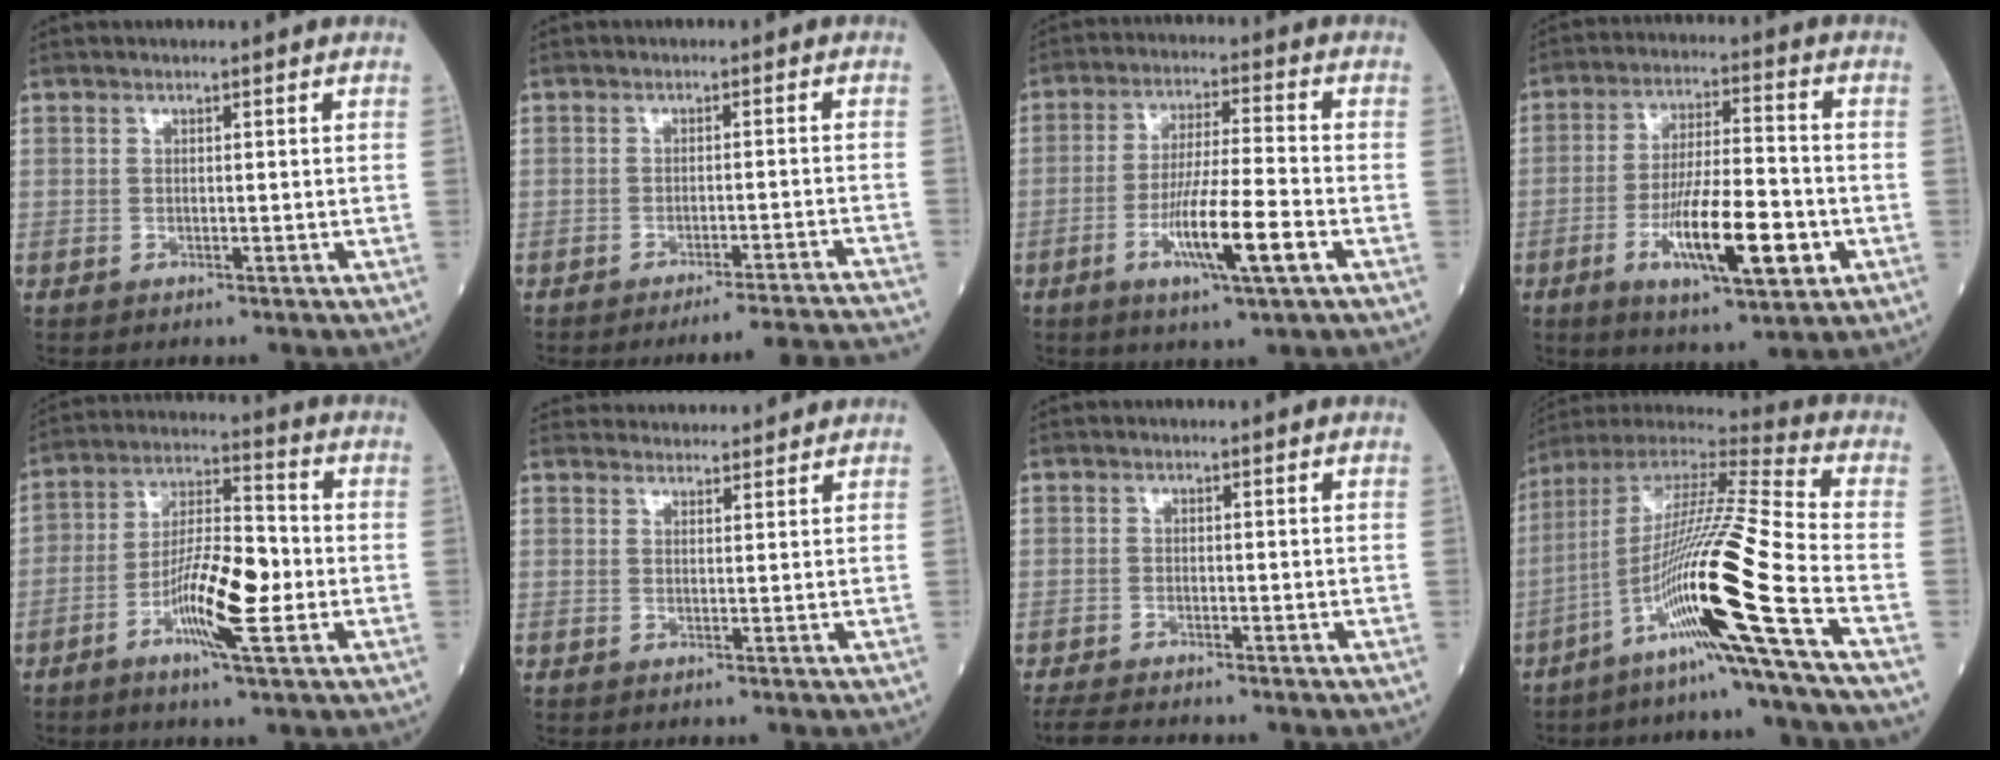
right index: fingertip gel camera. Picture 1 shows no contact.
{"total": 12.7, "force": [-12.2, -2.2, 2.8], "torque": [0.001, -0.016, -0.148]}
{"total": 10.5, "force": [-3.9, 0.4, 9.7], "torque": [-0.179, -0.011, -0.070]}
{"total": 13.5, "force": [-4.4, 2.8, 12.5], "torque": [-0.222, -0.009, -0.071]}
{"total": 11.4, "force": [-3.4, 2.0, 10.7], "torque": [-0.198, 0.002, -0.063]}
{"total": 8.9, "force": [8.7, 1.4, 1.2], "torque": [-0.012, 0.037, 0.112]}
{"total": 5.0, "force": [-4.4, 0.0, 2.2], "torque": [-0.033, -0.015, -0.074]}
{"total": 20.4, "force": [-8.9, -2.4, 18.2], "torque": [-0.362, -0.020, -0.172]}